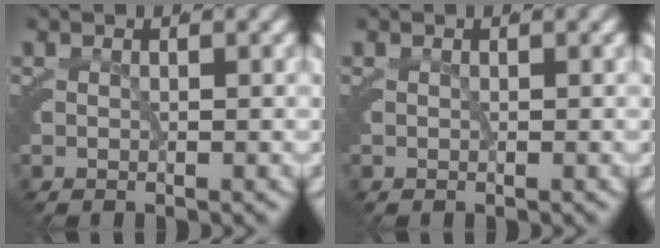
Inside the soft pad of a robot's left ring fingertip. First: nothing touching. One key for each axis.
{"total": 0.0}